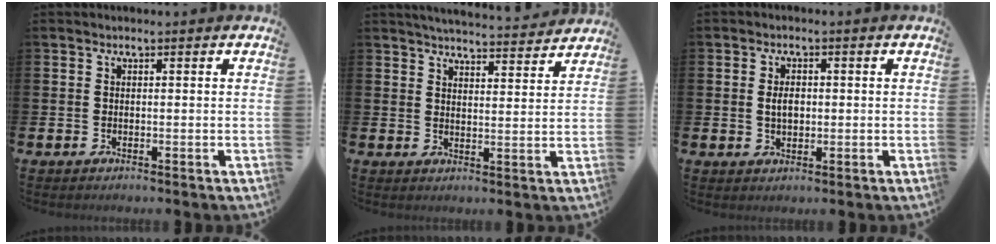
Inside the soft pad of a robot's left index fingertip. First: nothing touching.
{"total": 5.0, "force": [4.9, 0.2, 0.6], "torque": [-0.022, -0.036, 0.086]}
{"total": 2.7, "force": [0.3, 1.7, 2.0], "torque": [-0.022, 0.001, -0.001]}